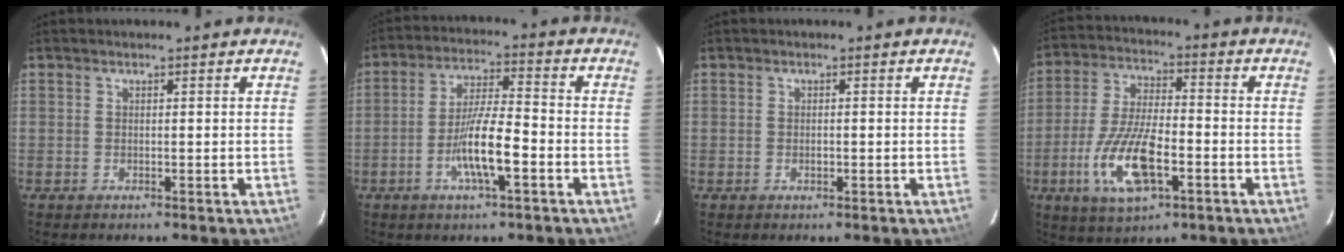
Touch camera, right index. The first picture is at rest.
{"total": 9.3, "force": [-3.7, 1.4, 8.5], "torque": [-0.166, -0.001, -0.067]}
{"total": 0.8, "force": [-0.2, 0.5, 0.6], "torque": [-0.011, 0.002, -0.003]}
{"total": 14.1, "force": [-5.1, 5.4, 12.0], "torque": [-0.256, -0.011, -0.093]}